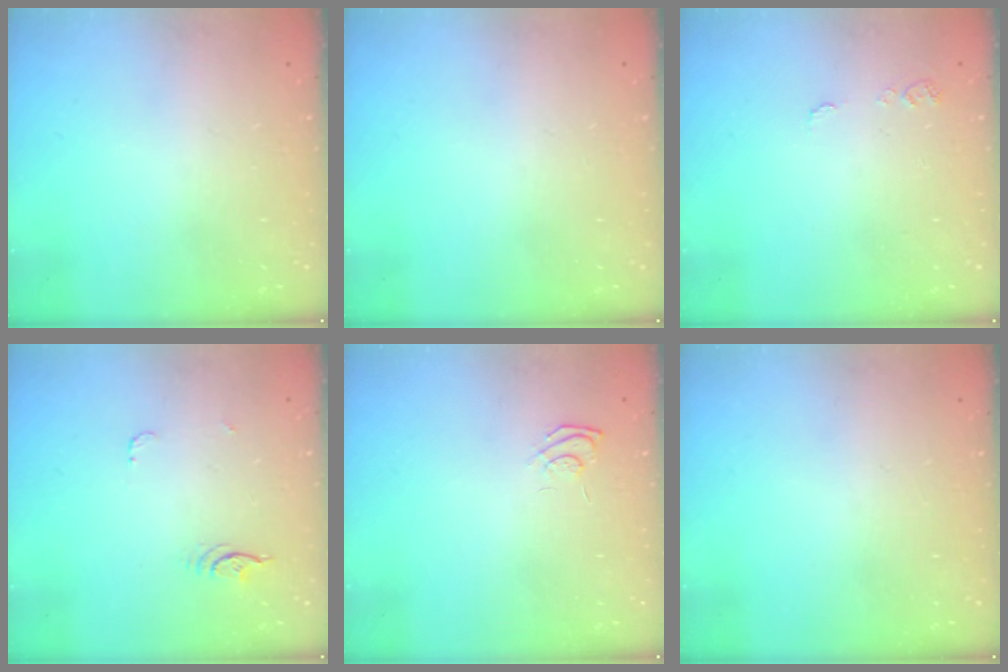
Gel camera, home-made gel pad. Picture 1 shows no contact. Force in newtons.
{"total": 0.0}
{"total": 5.3, "press": 5.2, "slide": 0.5}
{"total": 3.8, "press": 3.4, "slide": 1.6}
{"total": 6.1, "press": 5.9, "slide": 1.4}
{"total": 0.0}